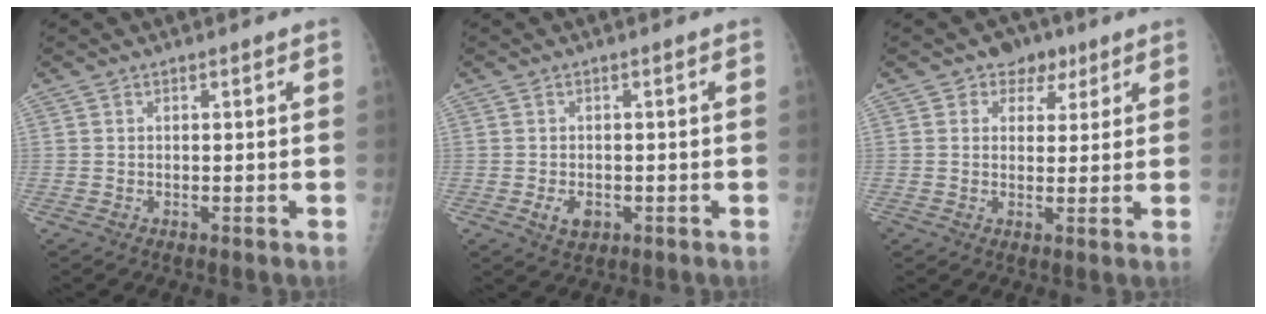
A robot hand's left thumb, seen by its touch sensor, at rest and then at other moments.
{"total": 3.1, "force": [-1.0, 2.1, 2.0], "torque": [-0.027, 0.001, -0.012]}
{"total": 5.8, "force": [2.8, 4.7, 1.8], "torque": [0.013, -0.003, 0.035]}